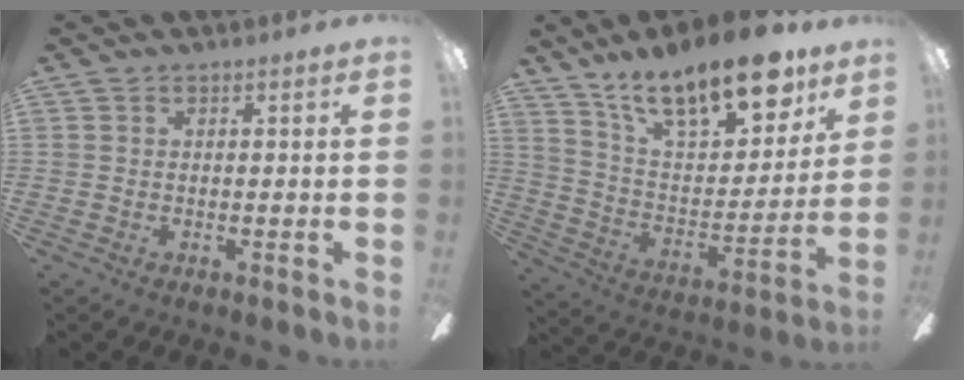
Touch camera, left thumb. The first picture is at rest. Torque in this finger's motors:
{"motor_torque": [2.12, 2.18, 1.37, -1.40, 0.11]}